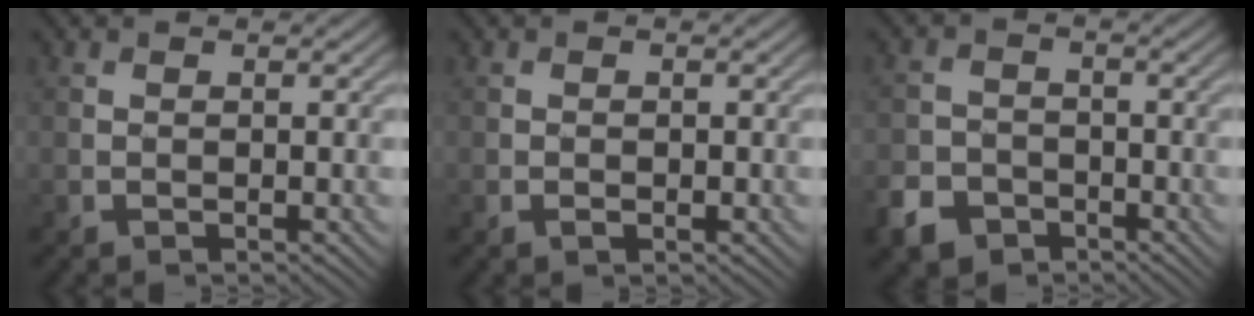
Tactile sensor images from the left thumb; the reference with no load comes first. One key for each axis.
{"total": 0.9, "fx": -0.3, "fy": 0.5, "fz": 0.6, "tx": -0.008, "ty": -0.002, "tz": -0.005}
{"total": 5.2, "fx": -3.4, "fy": 3.5, "fz": 1.8, "tx": -0.043, "ty": -0.005, "tz": -0.072}